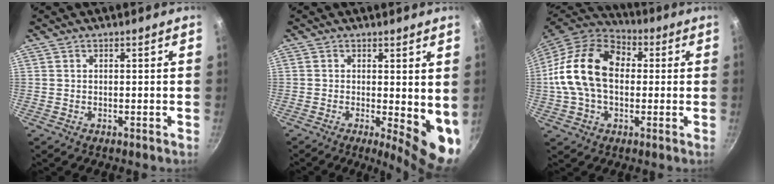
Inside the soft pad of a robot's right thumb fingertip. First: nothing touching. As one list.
[{"total": 9.0, "force": [-0.3, 3.3, 8.4], "torque": [-0.093, -0.017, 0.000]}, {"total": 18.8, "force": [1.3, 13.0, 13.5], "torque": [-0.233, 0.032, 0.007]}]